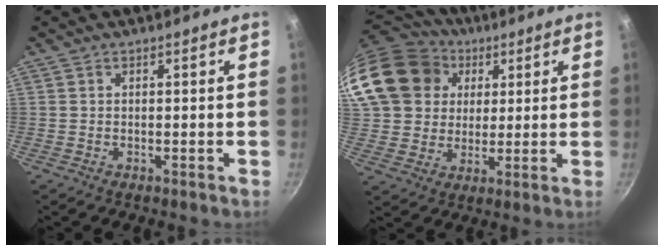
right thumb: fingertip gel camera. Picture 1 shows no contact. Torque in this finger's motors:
{"motor_torque": [0.77, 4.15, 0.72, -0.58, 0.18]}